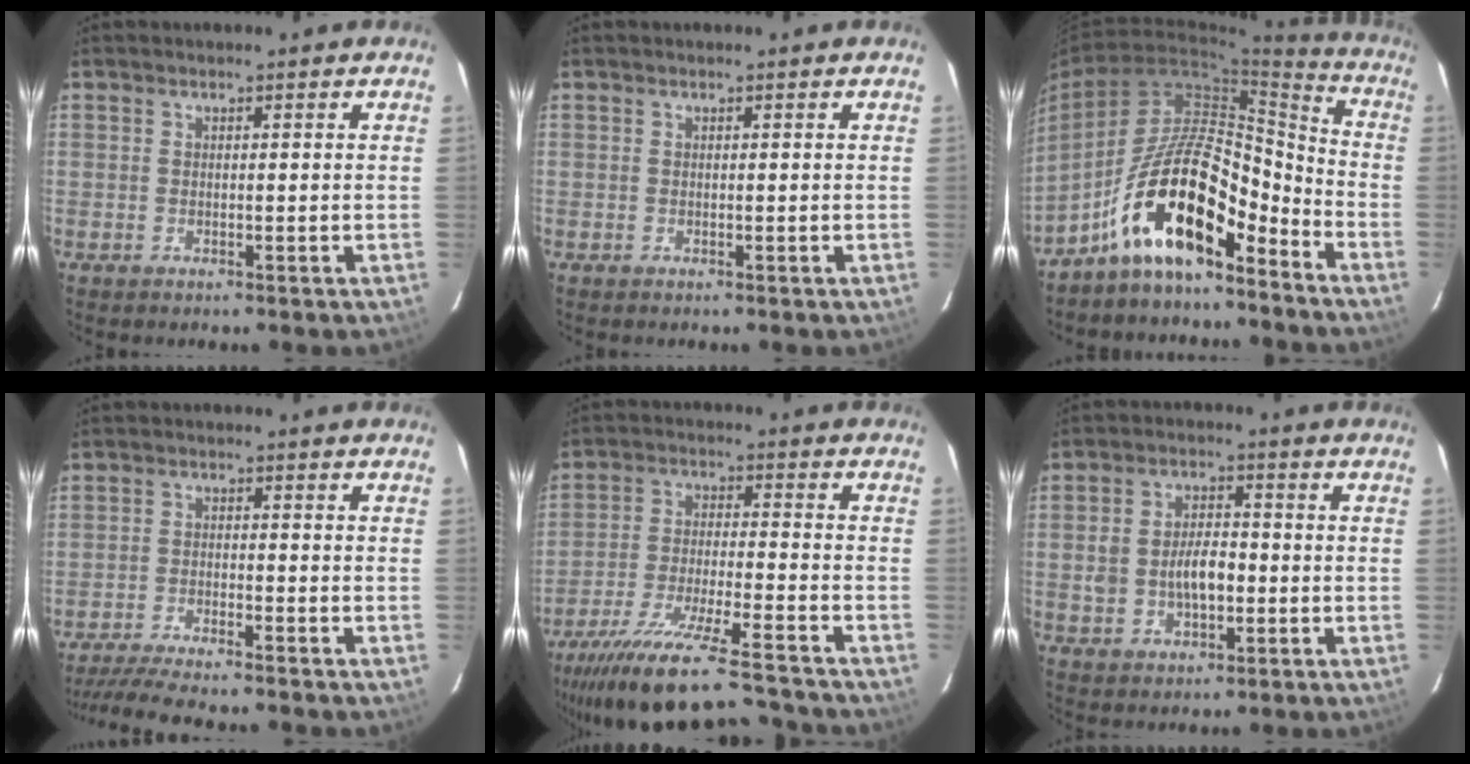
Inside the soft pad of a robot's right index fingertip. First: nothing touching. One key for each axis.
{"total": 0.0}
{"total": 14.8, "fx": -10.6, "fy": 4.5, "fz": 9.2, "tx": -0.167, "ty": 0.023, "tz": -0.193}
{"total": 11.8, "fx": -10.9, "fy": 0.3, "fz": 4.4, "tx": -0.101, "ty": -0.013, "tz": -0.176}
{"total": 23.3, "fx": -21.3, "fy": 1.5, "fz": 9.5, "tx": -0.183, "ty": -0.056, "tz": -0.334}
{"total": 7.5, "fx": -1.3, "fy": 4.5, "fz": 5.8, "tx": -0.117, "ty": 0.011, "tz": -0.016}